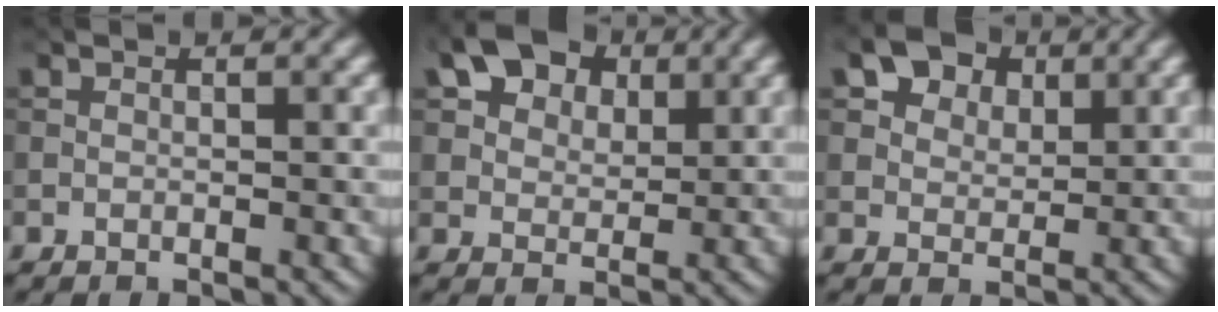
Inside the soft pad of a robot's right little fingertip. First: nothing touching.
{"total": 7.3, "force": [4.0, 4.7, 4.0], "torque": [-0.084, 0.009, 0.065]}
{"total": 6.3, "force": [3.7, 4.0, 3.1], "torque": [-0.068, -0.001, 0.063]}